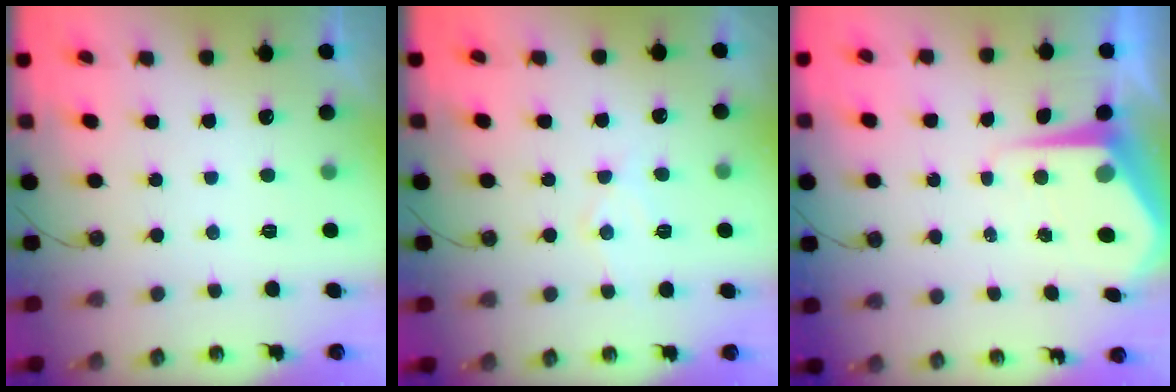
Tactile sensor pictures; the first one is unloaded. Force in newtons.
{"total": 7.4, "press": 7.4, "slide": 0.4}
{"total": 8.2, "press": 8.2, "slide": 0.9}